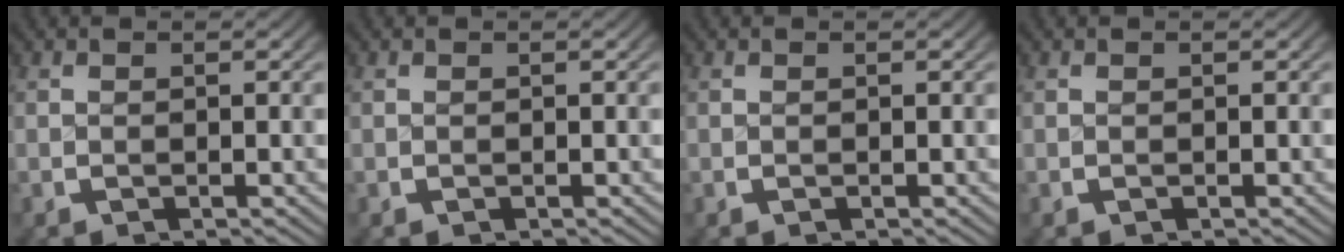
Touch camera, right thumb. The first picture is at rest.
{"total": 0.0}
{"total": 0.0}
{"total": 0.0}